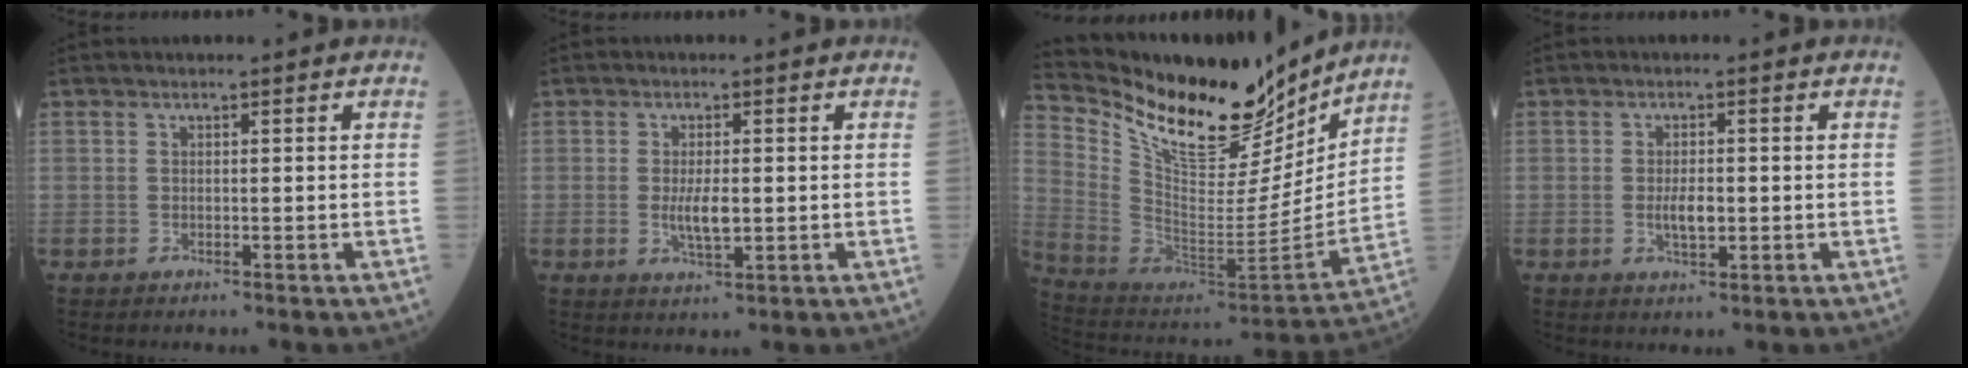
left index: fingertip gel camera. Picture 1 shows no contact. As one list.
[{"total": 3.8, "force": [-0.3, 1.1, 3.6], "torque": [-0.076, -0.006, -0.002]}, {"total": 22.5, "force": [19.3, 5.6, 10.2], "torque": [-0.190, -0.040, 0.327]}, {"total": 3.0, "force": [-0.4, 1.2, 2.8], "torque": [-0.058, -0.001, -0.005]}]